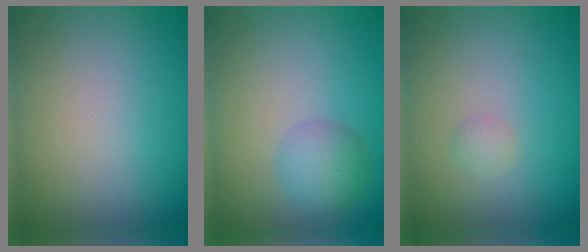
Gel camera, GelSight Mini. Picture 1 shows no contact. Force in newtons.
{"total": 2.8, "press": 2.8, "slide": 0.1}
{"total": 0.7, "press": 0.7, "slide": 0.0}